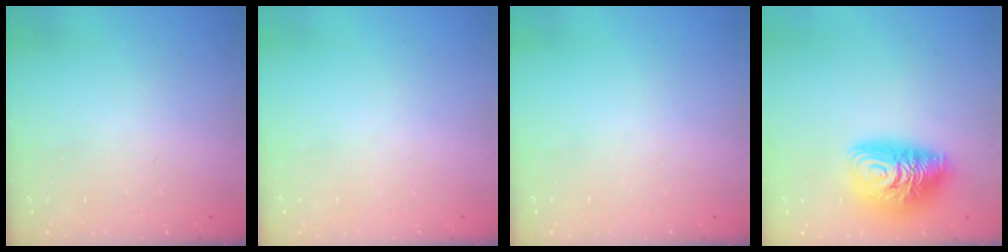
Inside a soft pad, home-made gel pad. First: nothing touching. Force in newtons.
{"total": 0.0}
{"total": 0.0}
{"total": 13.7, "press": 13.7, "slide": 1.1}